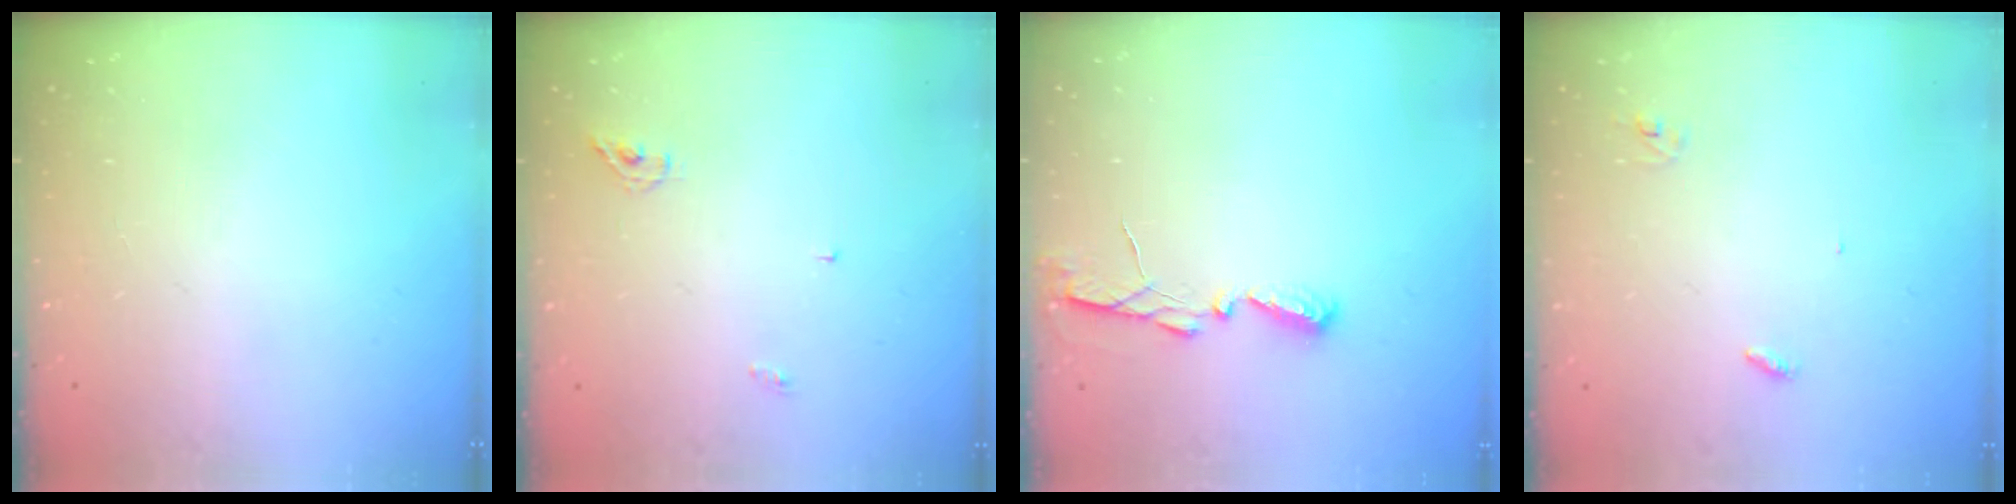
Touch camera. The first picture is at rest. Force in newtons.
{"total": 4.3, "press": 4.3, "slide": 0.1}
{"total": 4.9, "press": 4.9, "slide": 0.3}
{"total": 2.8, "press": 2.8, "slide": 0.2}